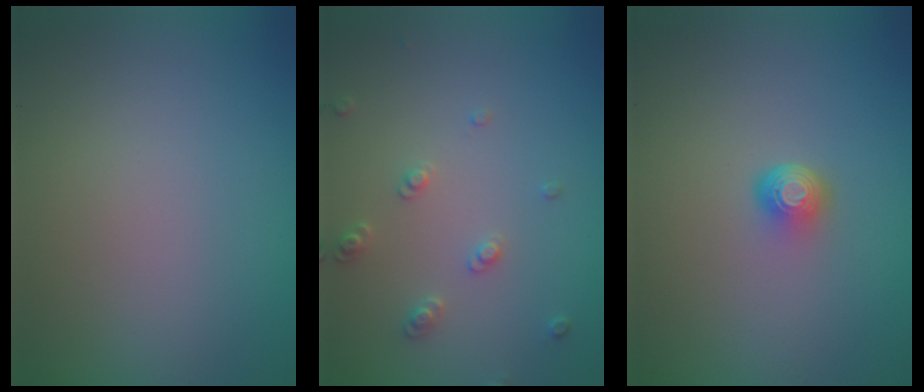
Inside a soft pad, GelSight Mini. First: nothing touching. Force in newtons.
{"total": 1.9, "press": 1.8, "slide": 0.5}
{"total": 1.9, "press": 1.3, "slide": 1.4}